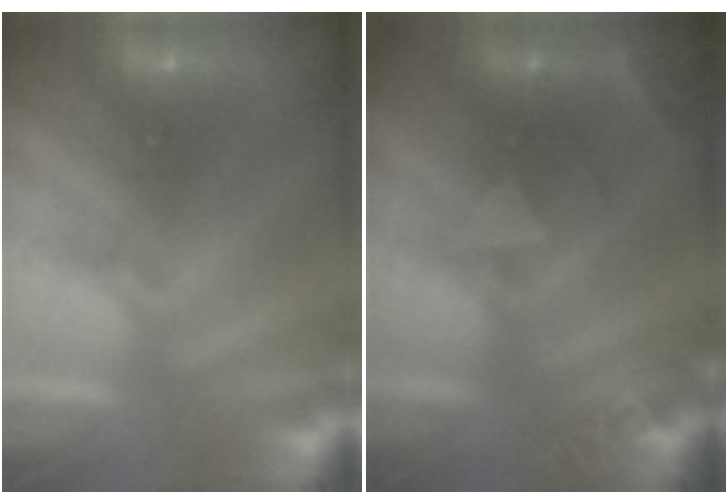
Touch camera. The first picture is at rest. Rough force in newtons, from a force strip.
{"total": 2.2}